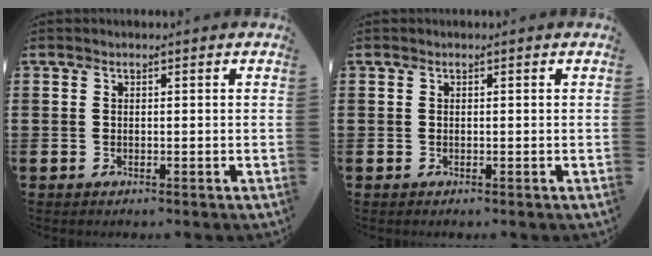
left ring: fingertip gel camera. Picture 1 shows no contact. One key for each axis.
{"total": 0.0}